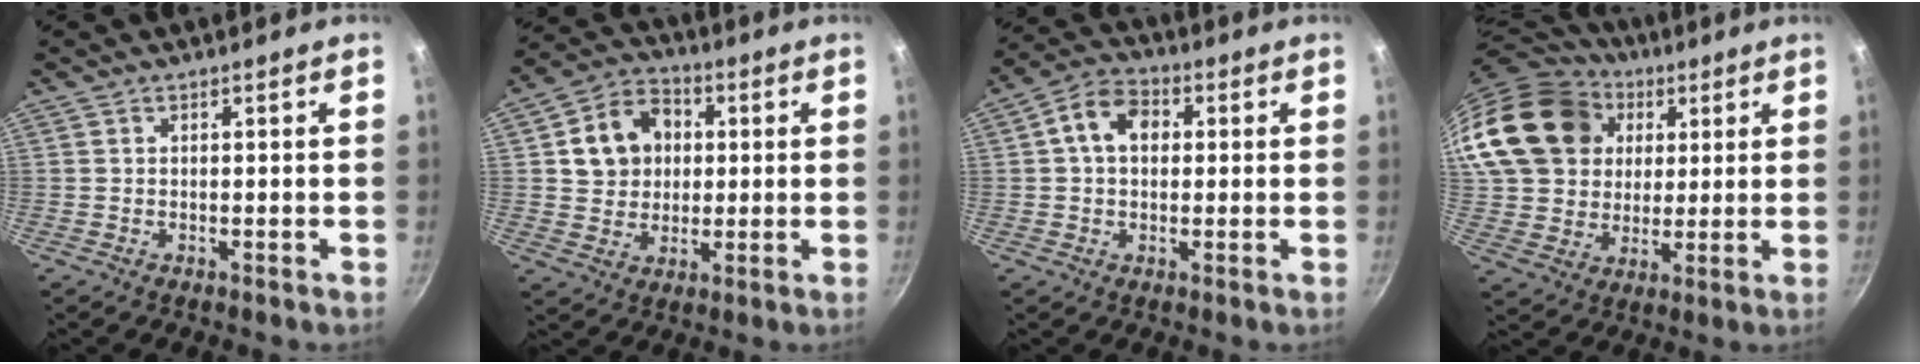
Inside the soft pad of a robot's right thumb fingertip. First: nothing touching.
{"total": 11.8, "force": [2.2, 10.0, 5.9], "torque": [-0.072, 0.015, 0.033]}
{"total": 8.5, "force": [1.5, 6.2, 5.7], "torque": [-0.076, 0.019, 0.010]}
{"total": 22.2, "force": [7.1, 17.7, 11.4], "torque": [-0.199, 0.017, 0.134]}